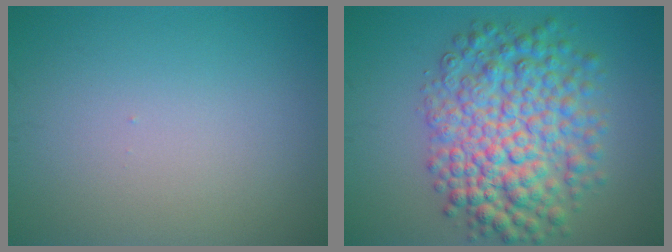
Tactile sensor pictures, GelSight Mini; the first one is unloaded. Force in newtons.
{"total": 8.7, "press": 8.7, "slide": 0.2}